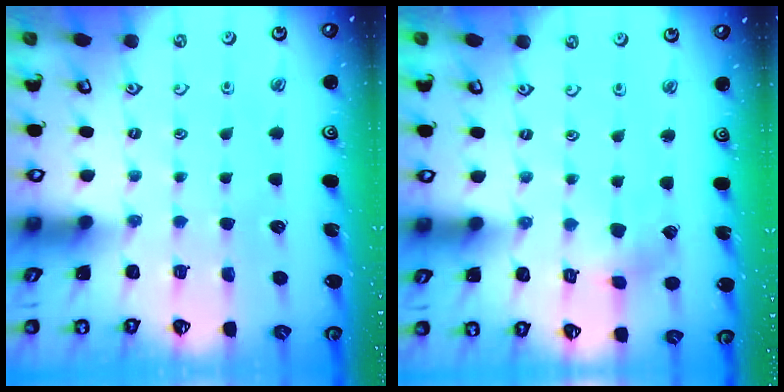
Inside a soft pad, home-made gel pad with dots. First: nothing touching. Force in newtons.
{"total": 2.1, "press": 2.1, "slide": 0.2}